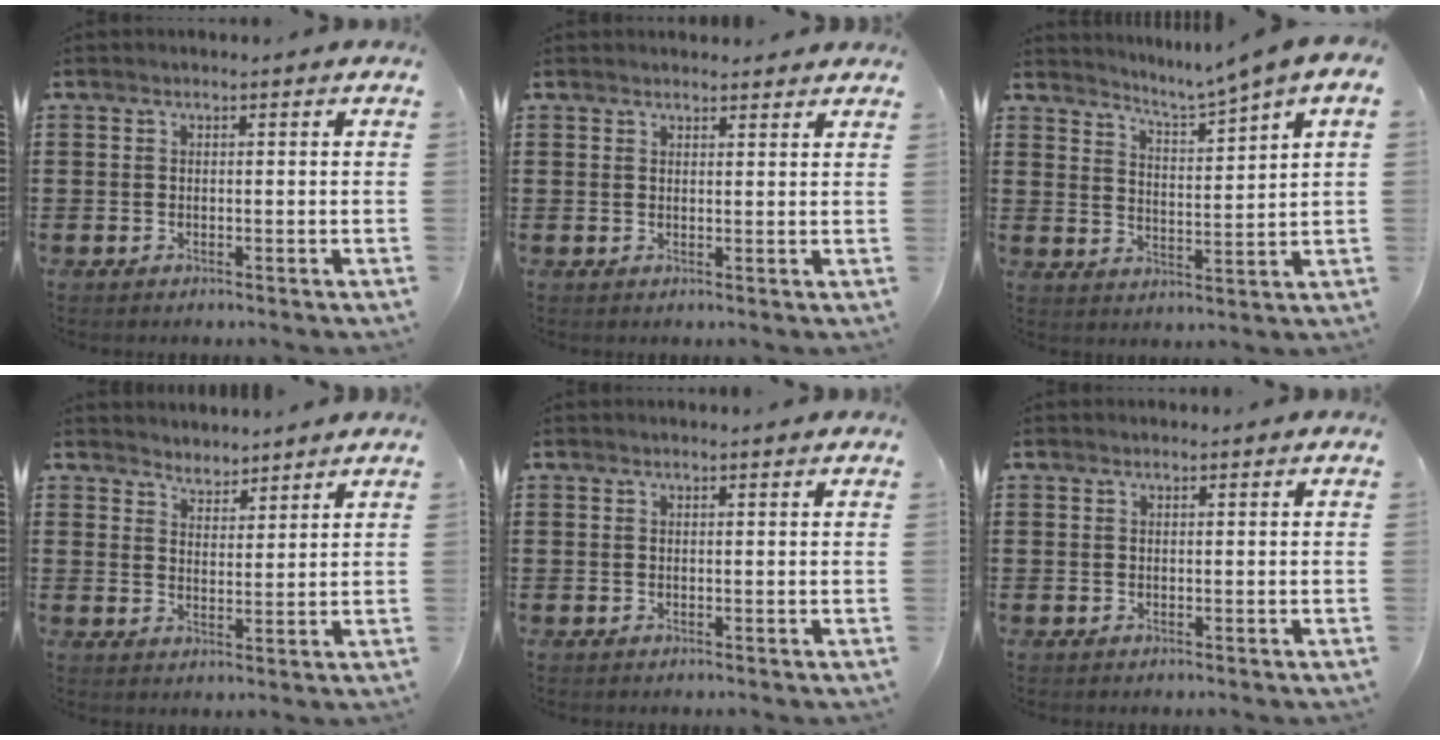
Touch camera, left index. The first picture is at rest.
{"total": 1.7, "force": [1.7, 0.3, 0.2], "torque": [-0.007, 0.002, 0.033]}
{"total": 4.3, "force": [3.9, -0.9, 1.6], "torque": [-0.050, -0.030, 0.059]}
{"total": 3.5, "force": [3.4, 0.5, -0.7], "torque": [0.000, -0.013, 0.064]}
{"total": 0.8, "force": [0.7, 0.0, 0.4], "torque": [-0.008, -0.001, 0.014]}
{"total": 0.5, "force": [0.5, 0.1, 0.2], "torque": [-0.005, -0.001, 0.010]}